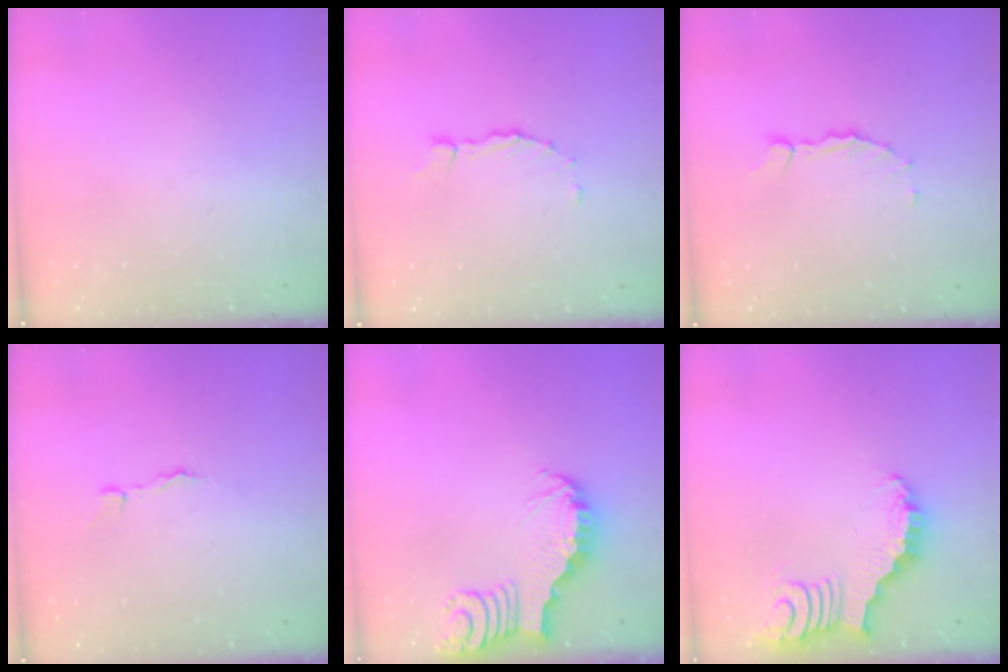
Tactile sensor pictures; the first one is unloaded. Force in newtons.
{"total": 2.2, "press": 2.2, "slide": 0.3}
{"total": 1.6, "press": 1.5, "slide": 0.3}
{"total": 1.7, "press": 1.7, "slide": 0.1}
{"total": 3.1, "press": 3.1, "slide": 0.1}
{"total": 3.7, "press": 3.6, "slide": 0.6}